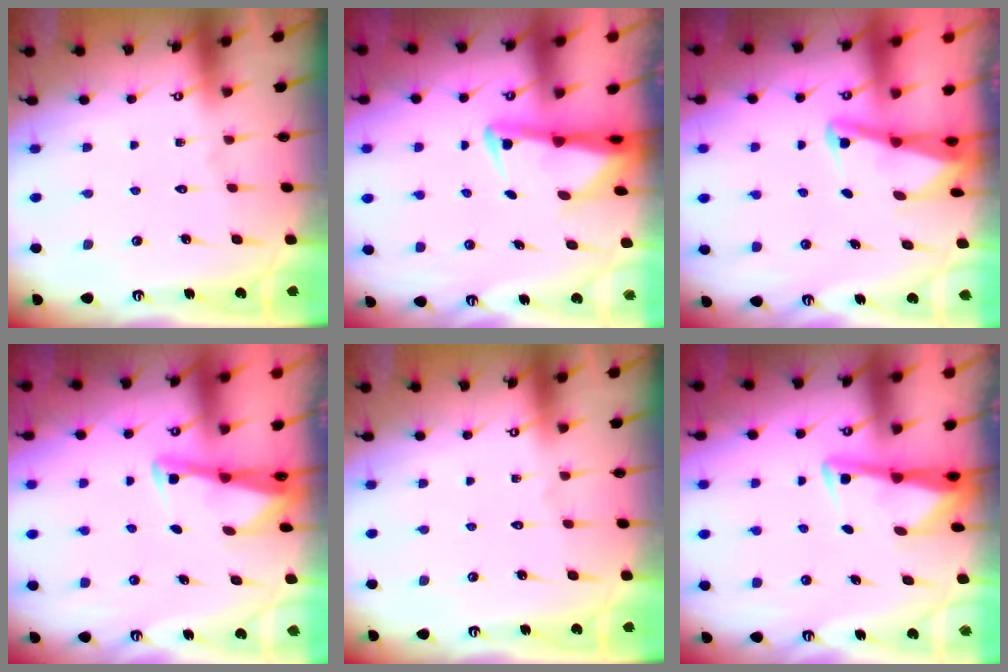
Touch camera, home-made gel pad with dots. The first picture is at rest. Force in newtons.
{"total": 3.0, "press": 2.9, "slide": 1.0}
{"total": 2.6, "press": 2.5, "slide": 0.6}
{"total": 2.8, "press": 2.8, "slide": 0.2}
{"total": 0.0}
{"total": 3.1, "press": 3.1, "slide": 0.4}